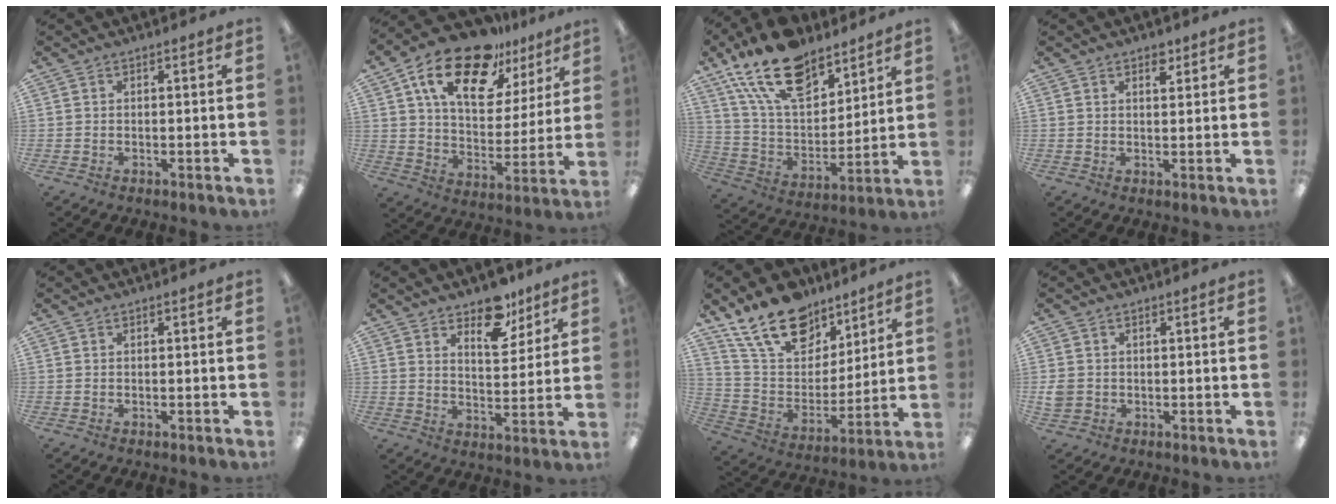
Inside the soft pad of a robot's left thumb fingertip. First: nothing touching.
{"total": 20.0, "force": [13.1, 9.5, 11.9], "torque": [-0.213, -0.065, 0.228]}
{"total": 20.9, "force": [14.0, 10.8, 11.1], "torque": [-0.207, -0.064, 0.253]}
{"total": 3.1, "force": [2.2, 1.6, 1.5], "torque": [-0.009, -0.008, 0.034]}
{"total": 0.0}
{"total": 10.7, "force": [7.6, 5.5, 5.3], "torque": [-0.054, -0.044, 0.129]}
{"total": 19.2, "force": [13.7, 10.8, 8.2], "torque": [-0.156, -0.075, 0.253]}
{"total": 3.0, "force": [-0.1, 2.8, 1.1], "torque": [-0.010, 0.002, -0.003]}